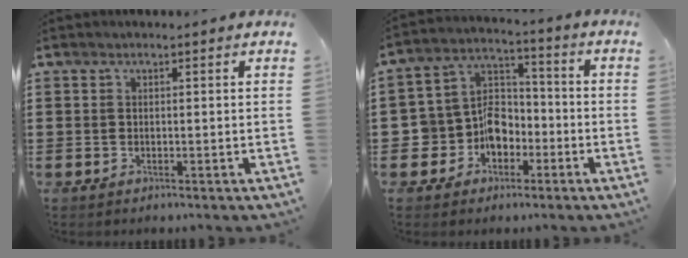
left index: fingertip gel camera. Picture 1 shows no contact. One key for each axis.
{"total": 7.5, "fx": -3.1, "fy": 6.4, "fz": 2.4, "tx": -0.077, "ty": 0.007, "tz": -0.061}